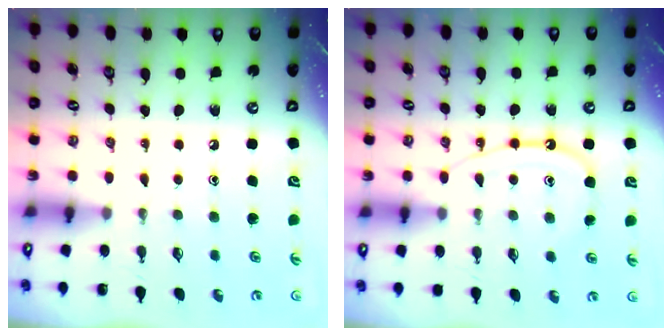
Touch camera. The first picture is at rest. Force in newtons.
{"total": 11.3, "press": 11.2, "slide": 1.1}